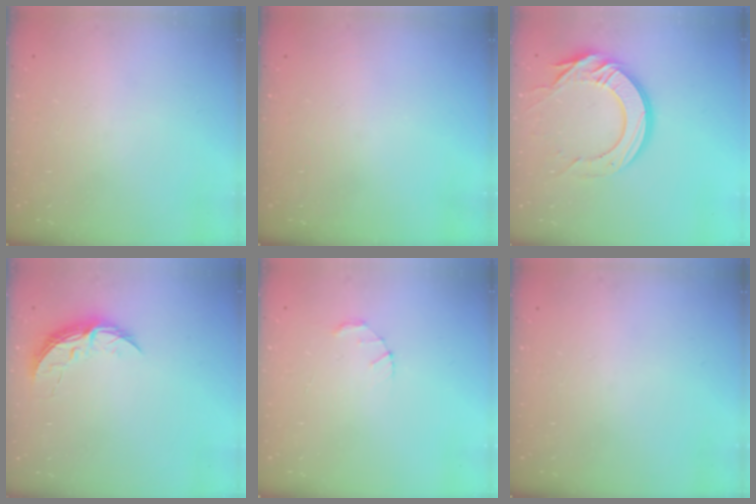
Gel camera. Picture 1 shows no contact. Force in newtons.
{"total": 0.0}
{"total": 16.4, "press": 16.4, "slide": 1.2}
{"total": 5.9, "press": 5.9, "slide": 0.5}
{"total": 1.5, "press": 1.5, "slide": 0.3}
{"total": 0.0}